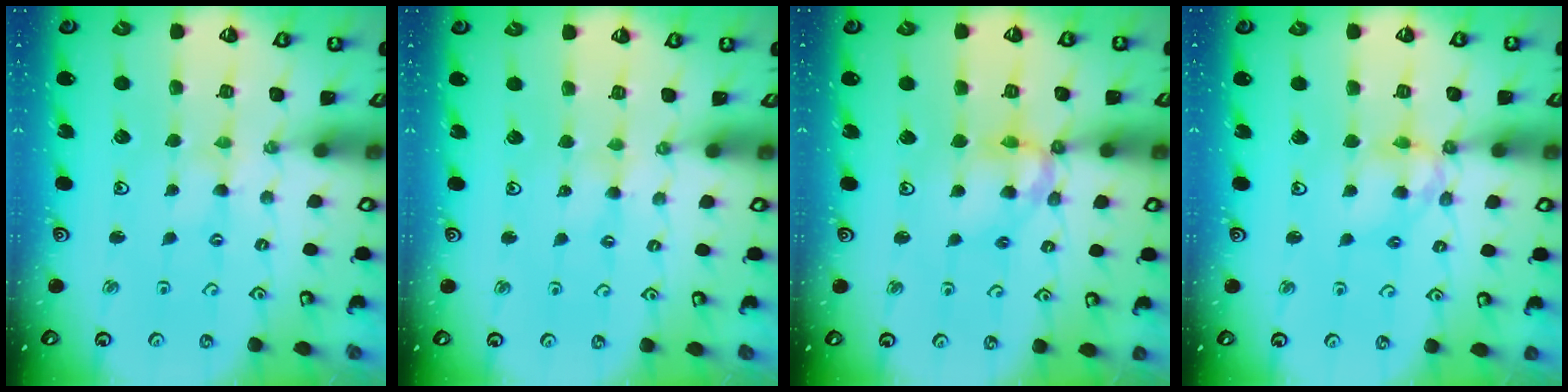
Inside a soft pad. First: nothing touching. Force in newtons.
{"total": 1.7, "press": 1.6, "slide": 0.4}
{"total": 11.2, "press": 11.2, "slide": 0.9}
{"total": 9.8, "press": 9.8, "slide": 0.8}